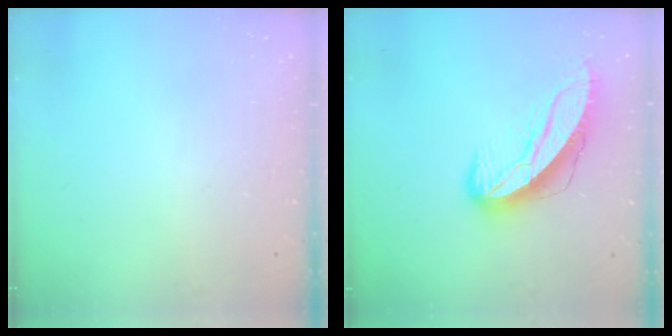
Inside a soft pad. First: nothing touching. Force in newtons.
{"total": 11.8, "press": 11.7, "slide": 1.2}